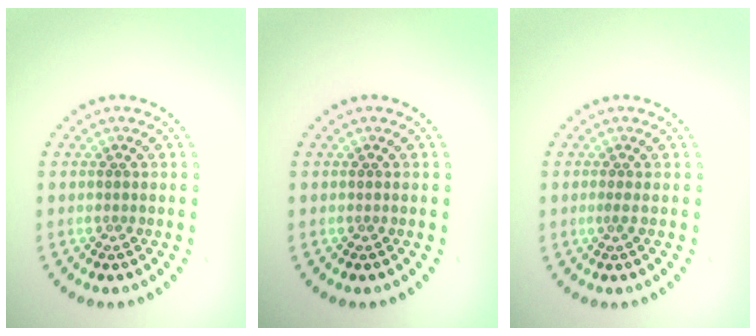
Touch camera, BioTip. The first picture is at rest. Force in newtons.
{"total": 0.0}
{"total": 0.6, "press": 0.2, "slide": 0.6}